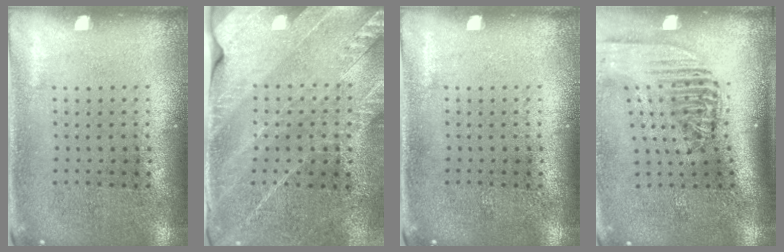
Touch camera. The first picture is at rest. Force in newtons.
{"total": 2.6, "press": 2.6, "slide": 0.0}
{"total": 0.0}
{"total": 2.4, "press": 1.8, "slide": 1.6}